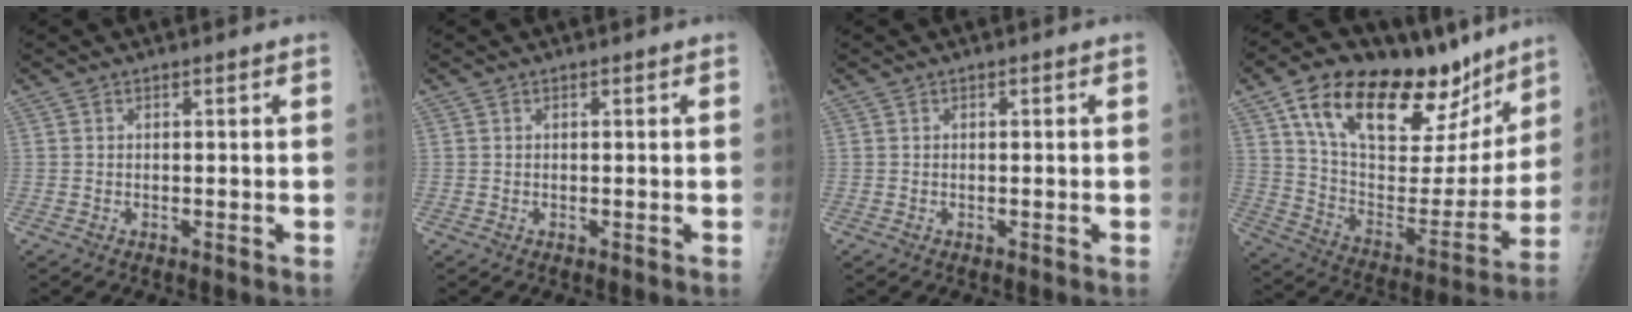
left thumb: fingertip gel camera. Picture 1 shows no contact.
{"total": 0.0}
{"total": 0.0}
{"total": 30.9, "force": [18.7, 14.2, 20.0], "torque": [-0.277, -0.032, 0.304]}